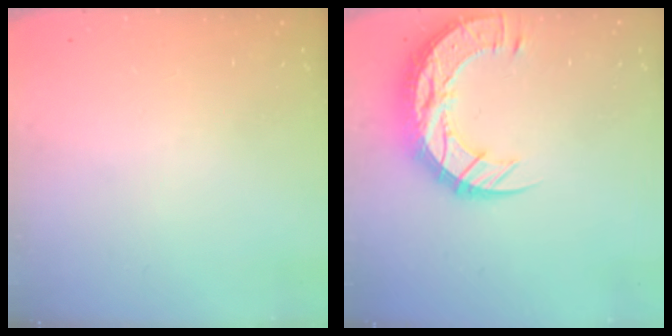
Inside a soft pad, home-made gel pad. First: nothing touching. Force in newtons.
{"total": 16.8, "press": 16.7, "slide": 1.1}